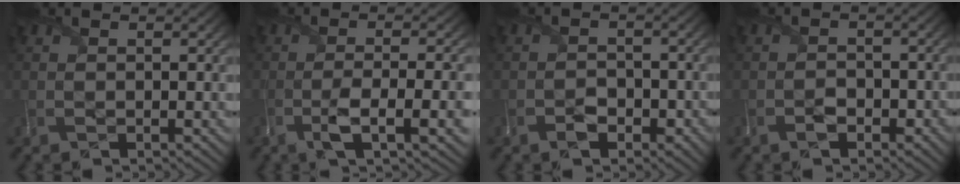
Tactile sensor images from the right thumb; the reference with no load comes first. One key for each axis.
{"total": 7.1, "fx": -2.5, "fy": 1.7, "fz": 6.4, "tx": -0.116, "ty": -0.003, "tz": -0.045}
{"total": 2.7, "fx": -1.7, "fy": 1.6, "fz": 1.3, "tx": -0.021, "ty": -0.002, "tz": -0.031}
{"total": 2.3, "fx": -1.5, "fy": 1.3, "fz": 1.1, "tx": -0.021, "ty": -0.001, "tz": -0.028}